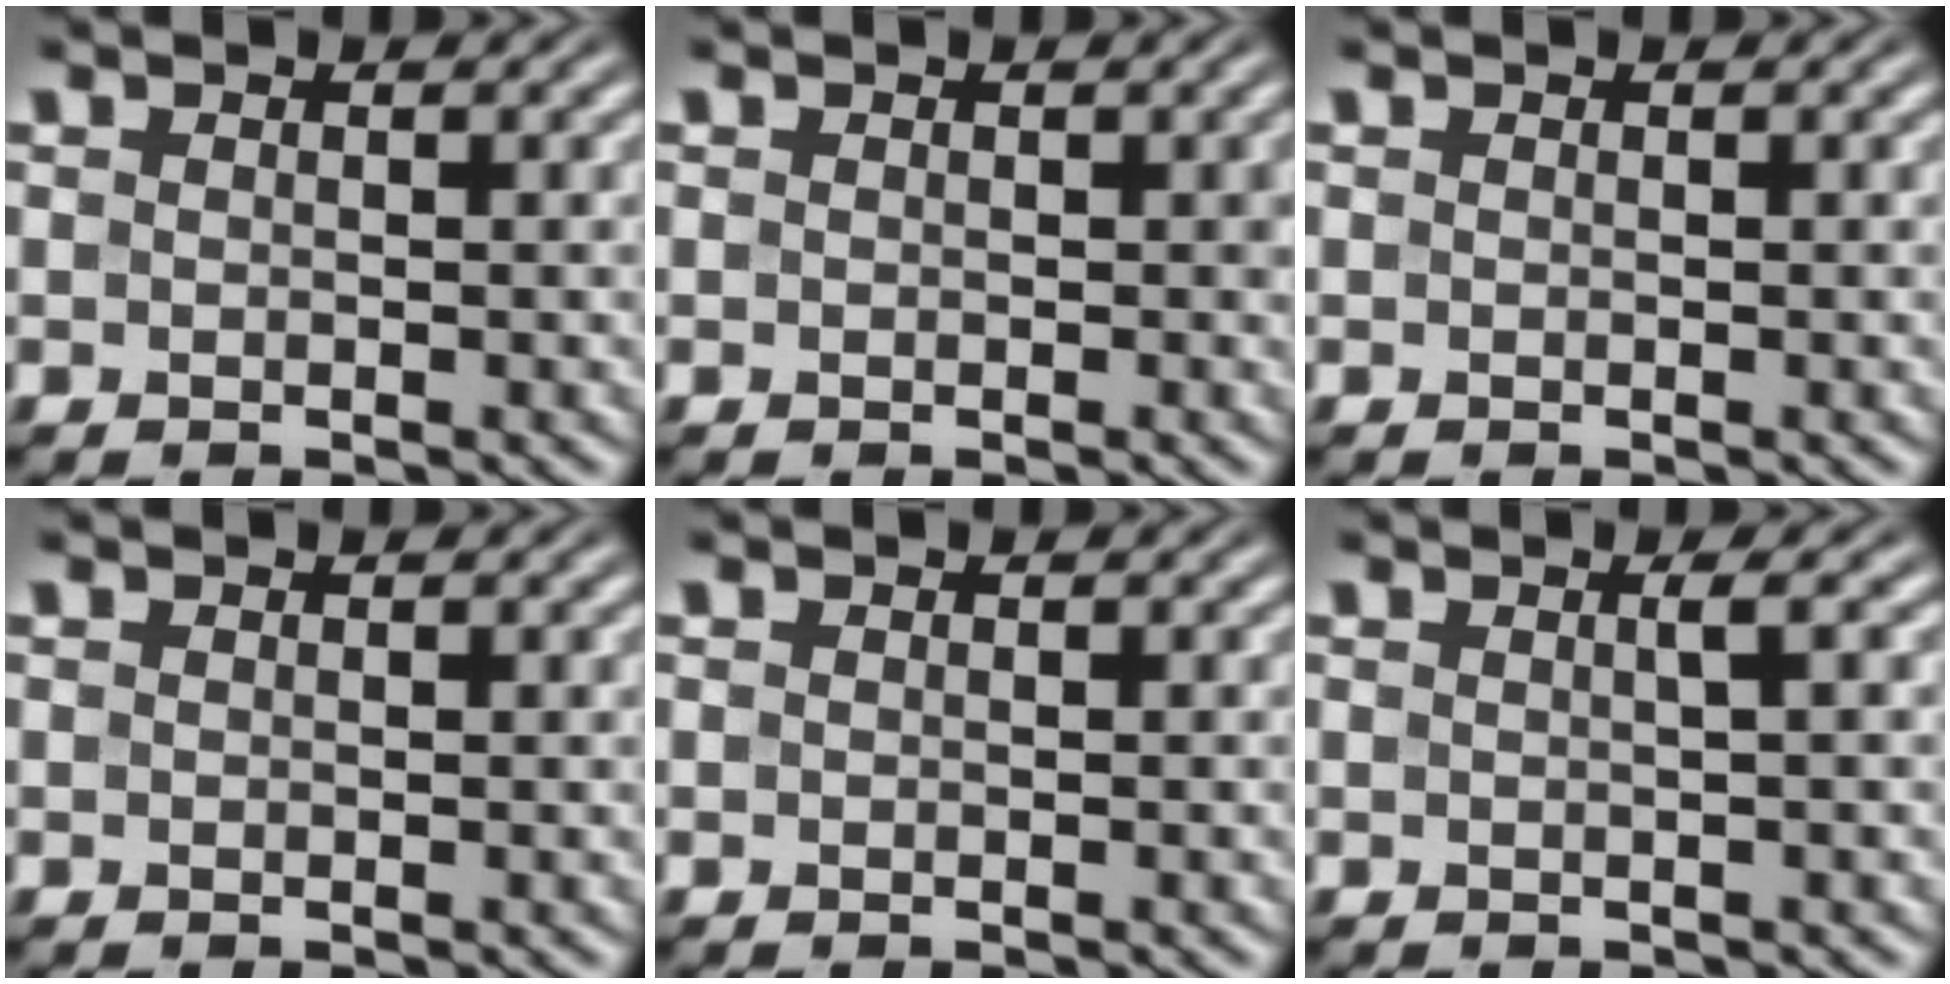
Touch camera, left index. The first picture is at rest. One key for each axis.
{"total": 0.6, "fx": 0.1, "fy": 0.5, "fz": 0.2, "tx": 0.001, "ty": -0.001, "tz": -0.001}
{"total": 0.0}
{"total": 0.0}
{"total": 0.0}
{"total": 1.6, "fx": 0.2, "fy": 0.5, "fz": 1.5, "tx": -0.021, "ty": 0.007, "tz": -0.006}